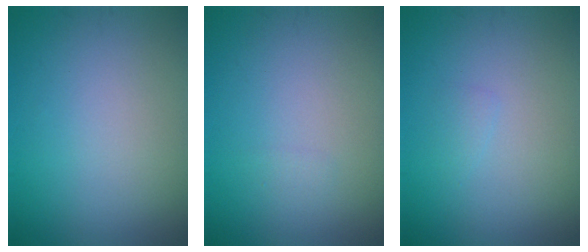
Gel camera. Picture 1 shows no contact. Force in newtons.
{"total": 0.5, "press": 0.5, "slide": 0.0}
{"total": 0.6, "press": 0.6, "slide": 0.0}